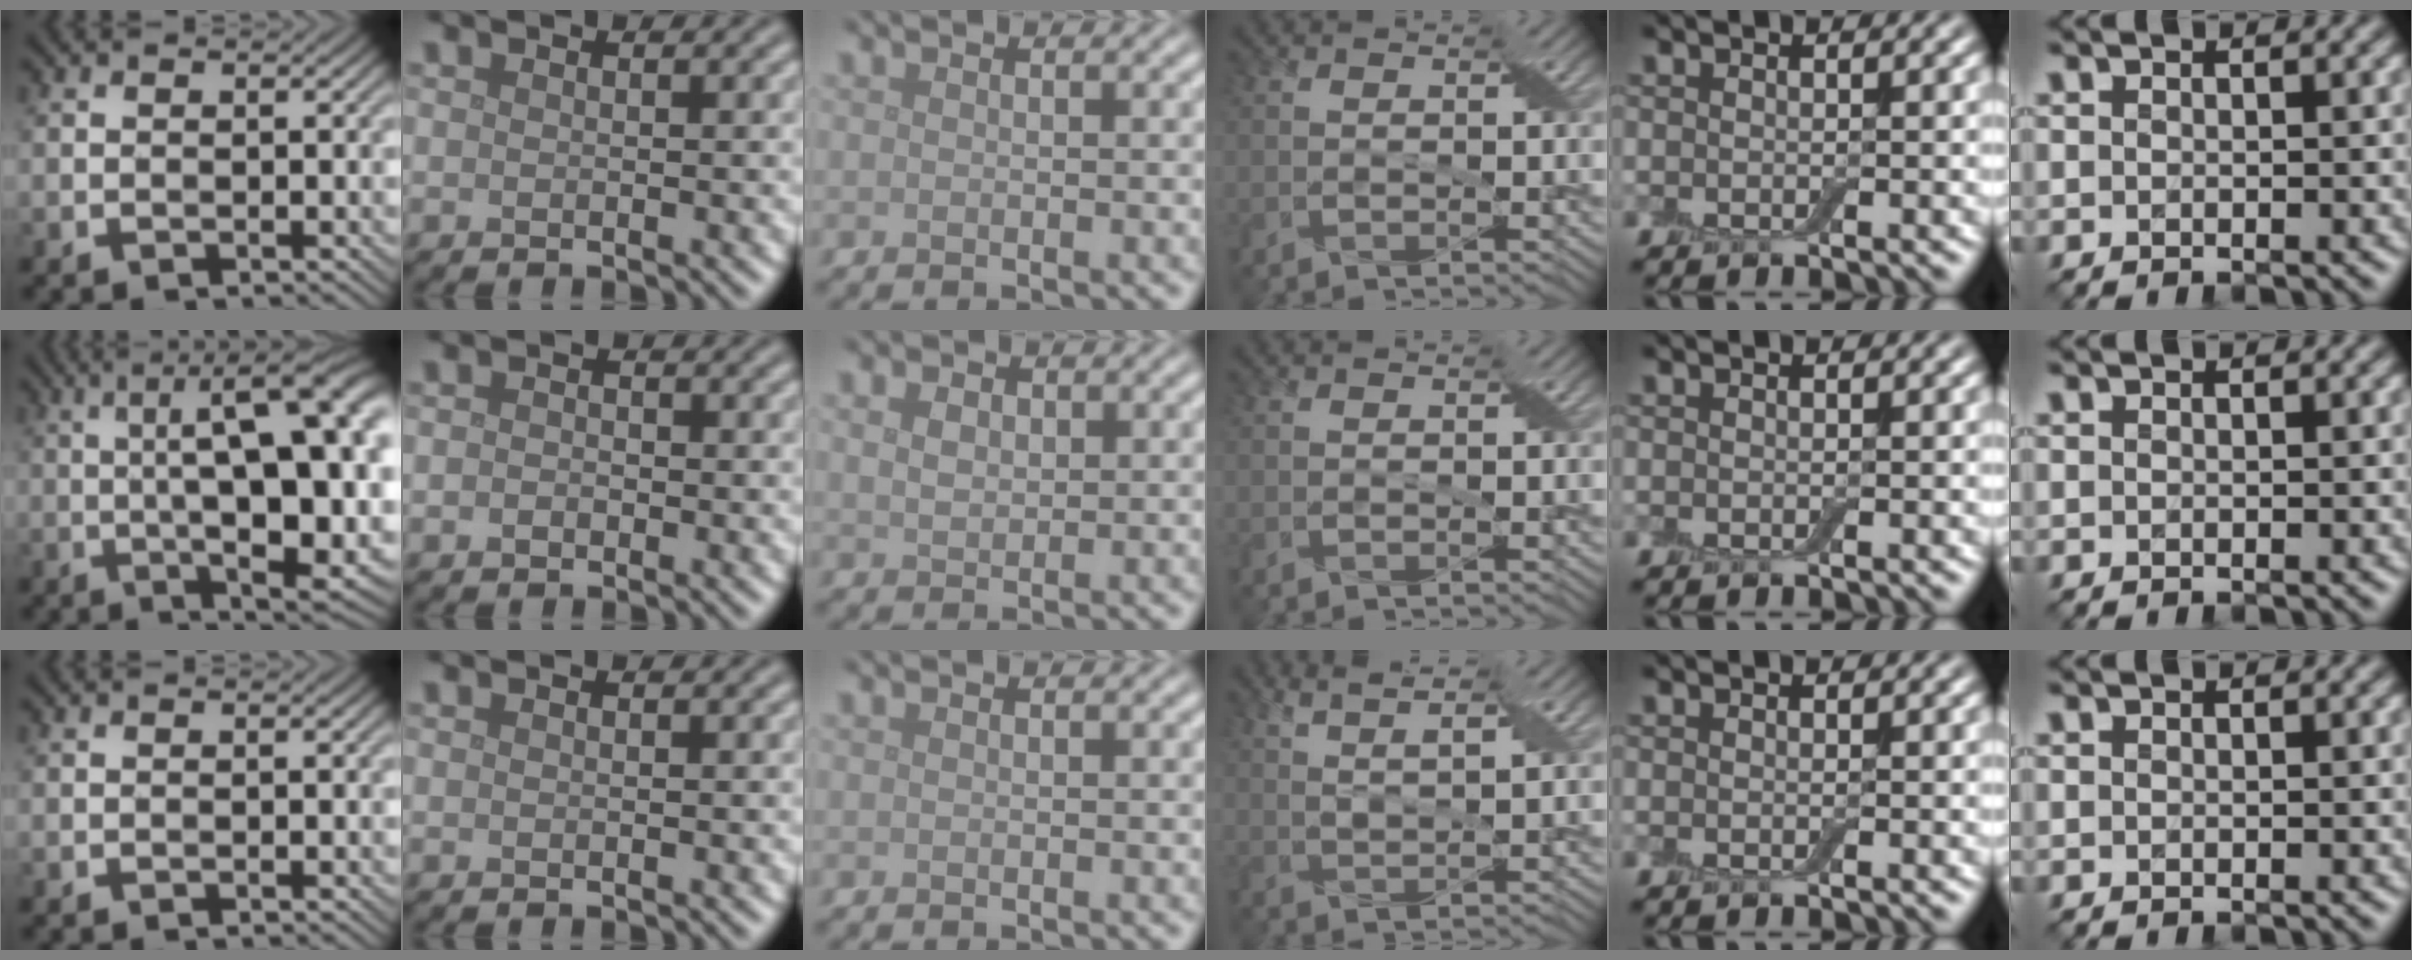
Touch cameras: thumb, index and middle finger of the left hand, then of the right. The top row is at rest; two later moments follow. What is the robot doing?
{"motion": "peel", "object": "adhesive wrap"}